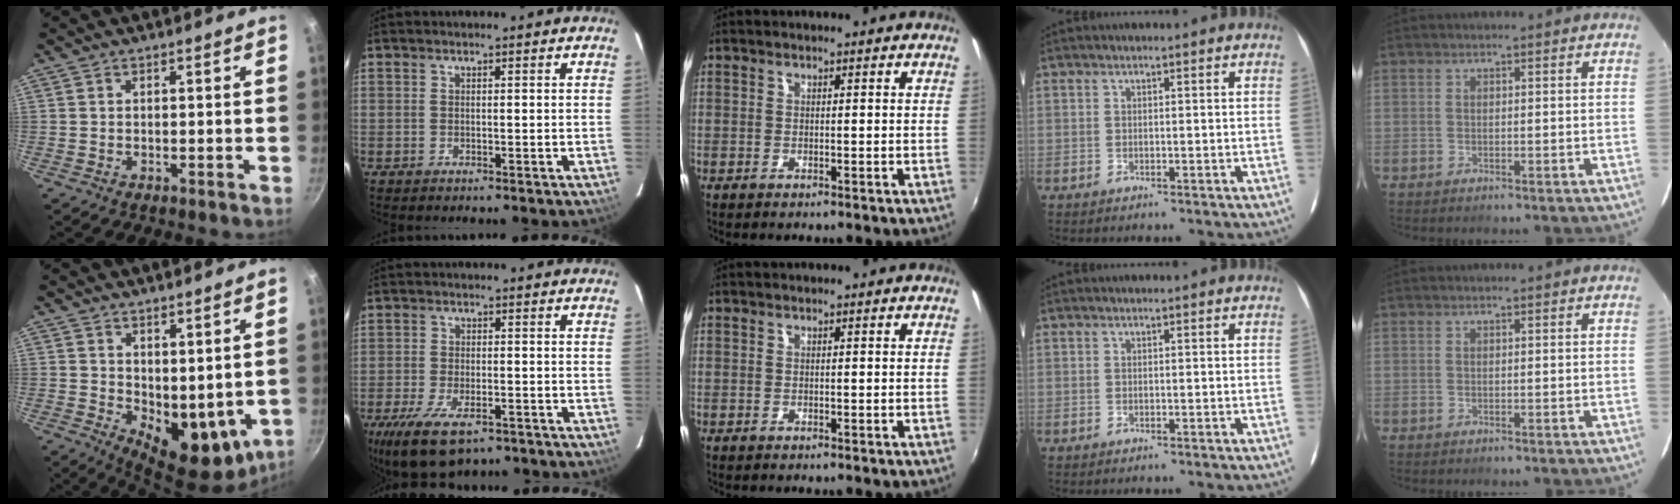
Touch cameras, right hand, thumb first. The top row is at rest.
{"thumb": {"total": 10.6, "force": [2.0, 6.0, 8.6], "torque": [-0.095, -0.035, 0.047]}, "index": {"total": 12.5, "force": [-8.0, 5.2, 8.0], "torque": [-0.182, -0.036, -0.135]}}